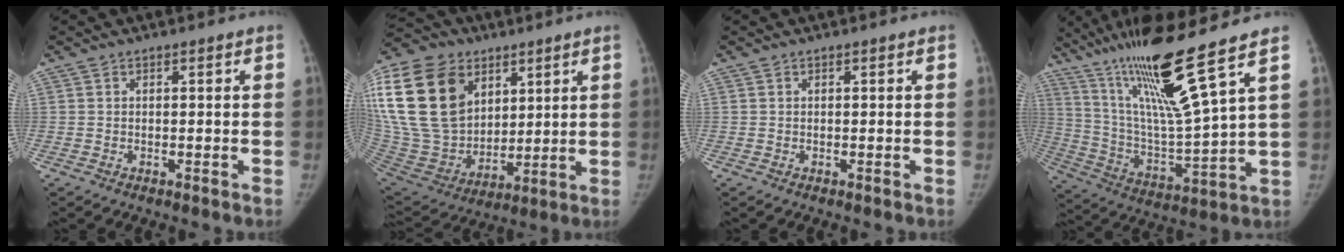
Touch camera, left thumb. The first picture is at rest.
{"total": 32.1, "force": [11.5, 22.7, 19.5], "torque": [-0.438, 0.017, 0.235]}
{"total": 0.0}
{"total": 19.9, "force": [13.0, 0.2, 15.1], "torque": [-0.257, -0.069, 0.241]}